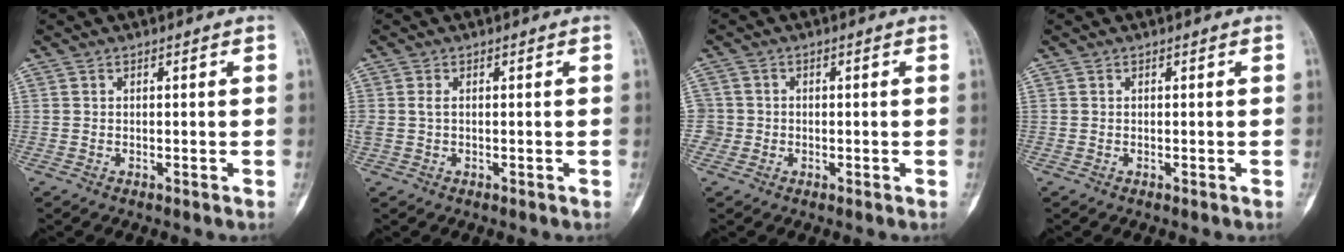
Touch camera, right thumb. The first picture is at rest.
{"total": 1.5, "force": [0.2, 0.9, 1.2], "torque": [-0.037, 0.005, 0.008]}
{"total": 2.6, "force": [-0.5, 2.5, -0.1], "torque": [0.017, 0.009, -0.014]}
{"total": 0.0}